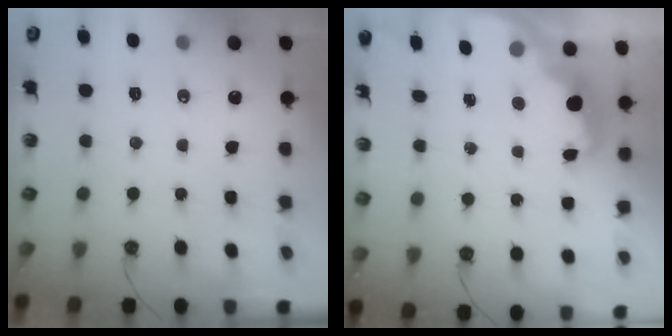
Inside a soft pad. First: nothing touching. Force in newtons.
{"total": 2.6, "press": 2.5, "slide": 0.5}